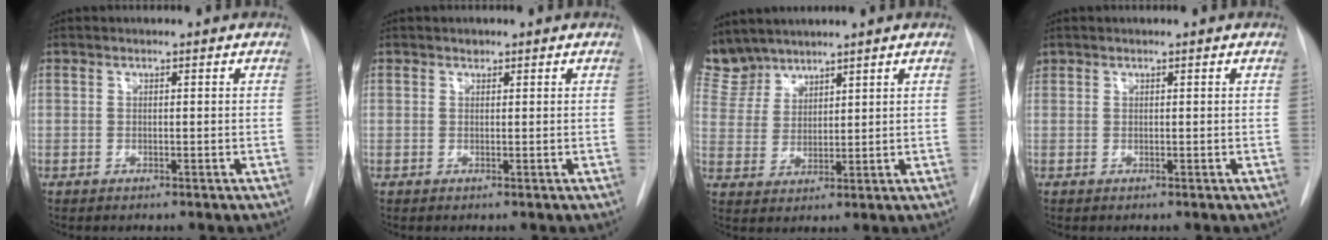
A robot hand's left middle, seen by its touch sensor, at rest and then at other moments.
{"total": 0.6, "force": [0.4, 0.3, 0.1], "torque": [0.000, 0.000, 0.004]}
{"total": 6.4, "force": [6.1, 2.0, 0.0], "torque": [-0.007, 0.006, 0.136]}
{"total": 0.6, "force": [0.4, 0.4, 0.0], "torque": [-0.001, 0.013, 0.008]}